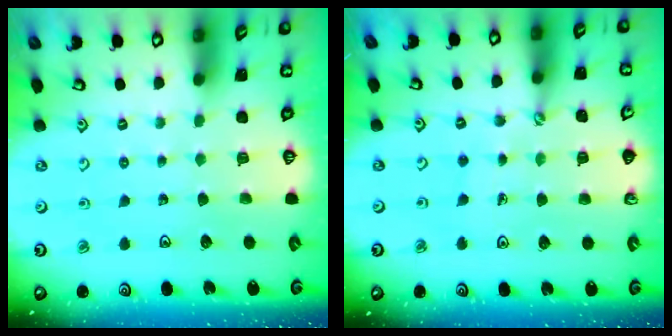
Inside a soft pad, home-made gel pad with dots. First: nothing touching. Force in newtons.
{"total": 1.2, "press": 1.2, "slide": 0.2}